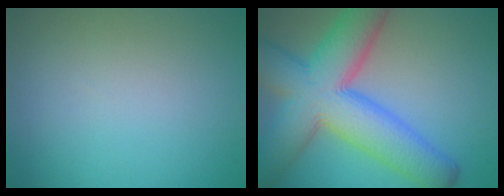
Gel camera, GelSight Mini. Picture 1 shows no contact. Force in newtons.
{"total": 11.7, "press": 11.7, "slide": 0.5}